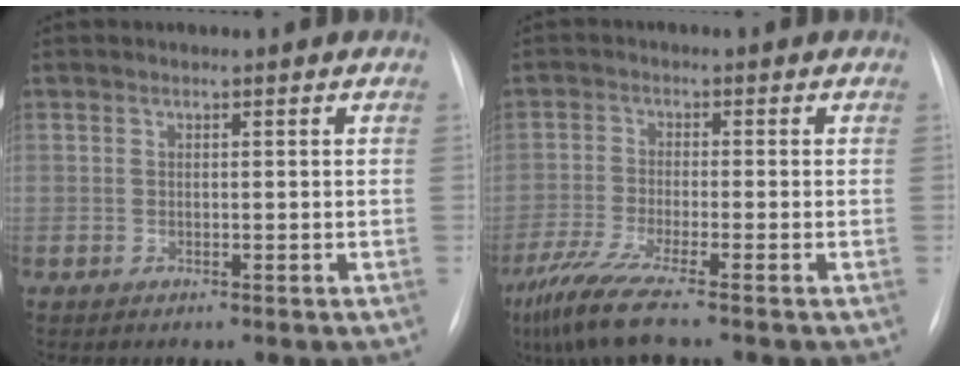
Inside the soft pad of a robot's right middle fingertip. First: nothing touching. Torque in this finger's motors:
{"motor_torque": [1.21, -0.93, 0.42, 0.16]}